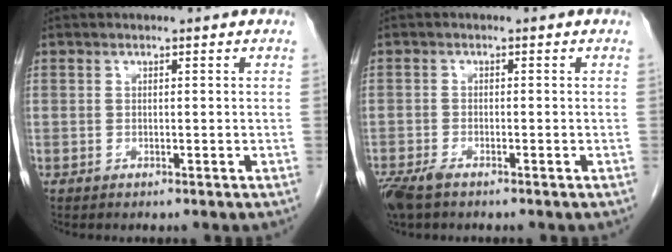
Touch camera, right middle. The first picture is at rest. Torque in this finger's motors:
{"motor_torque": [0.05, -0.01, 0.04, 0.01]}